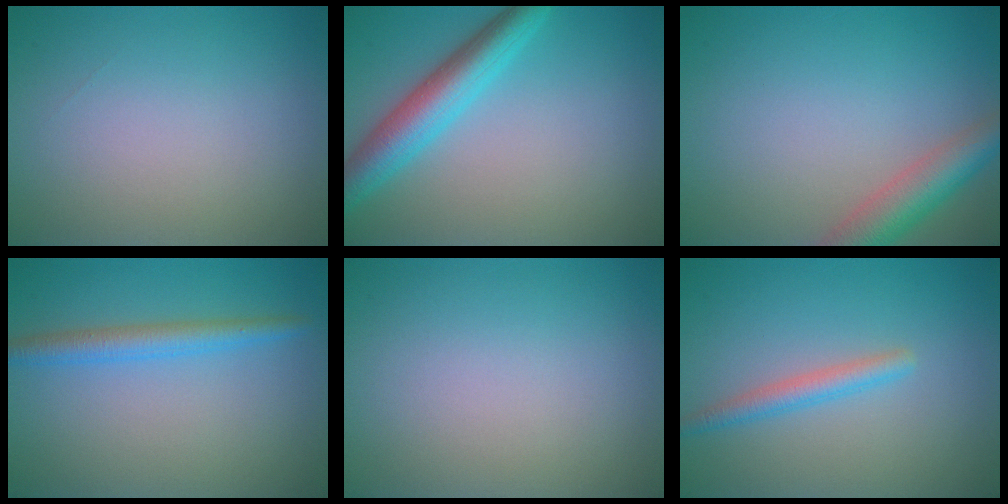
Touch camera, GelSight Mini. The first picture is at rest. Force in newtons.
{"total": 5.2, "press": 5.2, "slide": 0.2}
{"total": 4.4, "press": 4.4, "slide": 0.2}
{"total": 2.7, "press": 2.7, "slide": 0.1}
{"total": 0.0}
{"total": 2.0, "press": 2.0, "slide": 0.1}